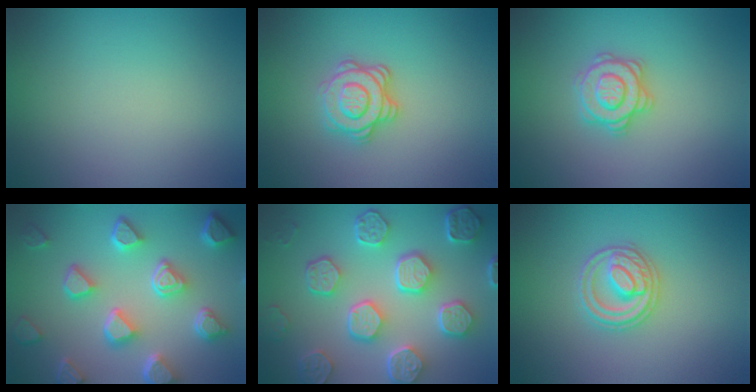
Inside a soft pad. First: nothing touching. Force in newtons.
{"total": 3.5, "press": 3.0, "slide": 1.7}
{"total": 2.8, "press": 2.8, "slide": 0.4}
{"total": 7.5, "press": 5.7, "slide": 4.8}
{"total": 8.1, "press": 6.1, "slide": 5.4}
{"total": 2.8, "press": 2.8, "slide": 0.4}